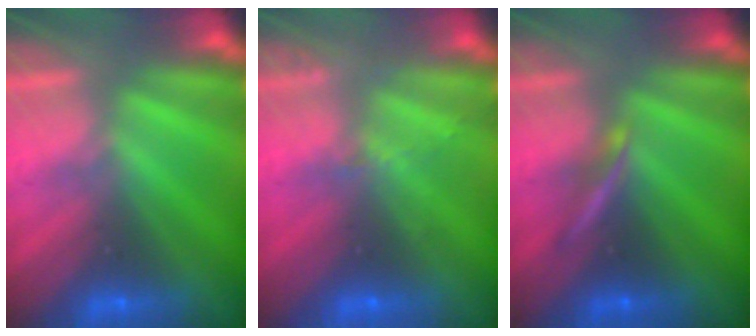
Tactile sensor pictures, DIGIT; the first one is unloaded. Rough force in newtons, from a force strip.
{"total": 2.0}
{"total": 2.2}